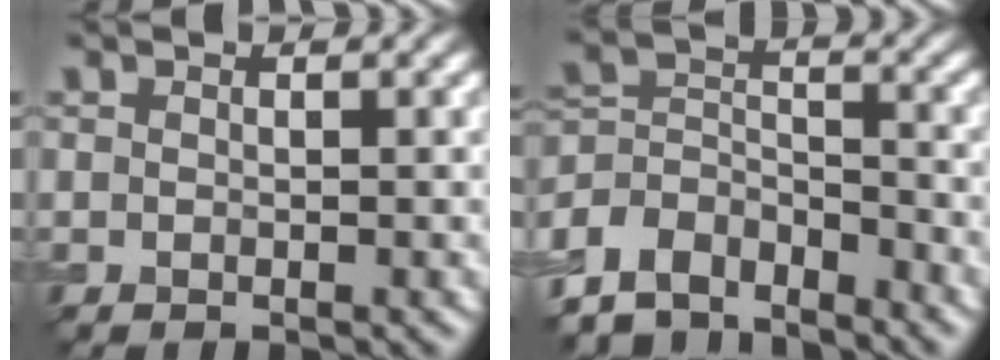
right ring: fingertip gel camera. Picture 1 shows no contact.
{"total": 6.3, "force": [-5.5, 2.8, 1.6], "torque": [-0.028, -0.003, -0.111]}